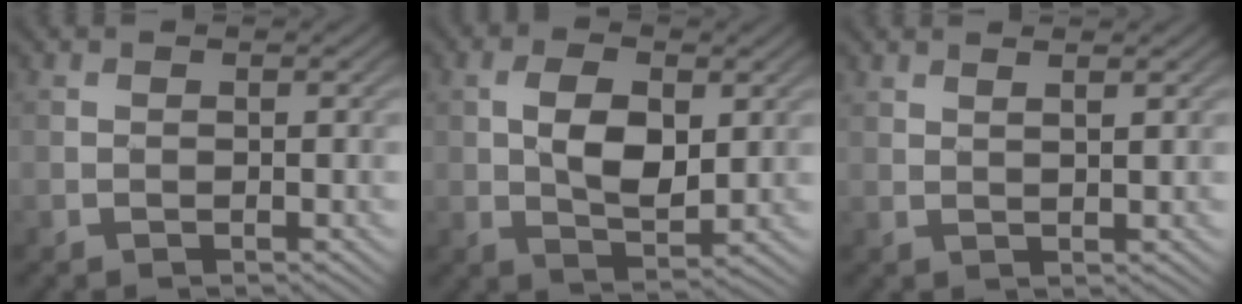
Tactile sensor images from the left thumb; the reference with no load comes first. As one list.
[{"total": 6.5, "force": [1.0, 3.5, 5.4], "torque": [-0.106, -0.001, 0.018]}, {"total": 1.6, "force": [1.1, 0.2, 1.1], "torque": [-0.017, -0.004, 0.020]}]